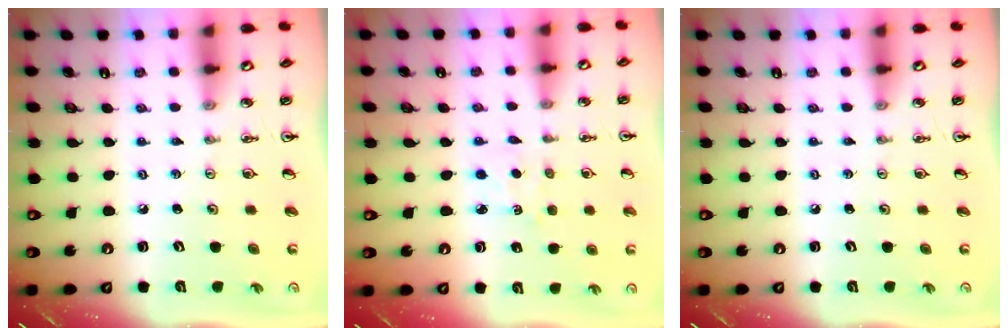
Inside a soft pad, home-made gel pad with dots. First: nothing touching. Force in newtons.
{"total": 2.3, "press": 2.3, "slide": 0.3}
{"total": 0.0}